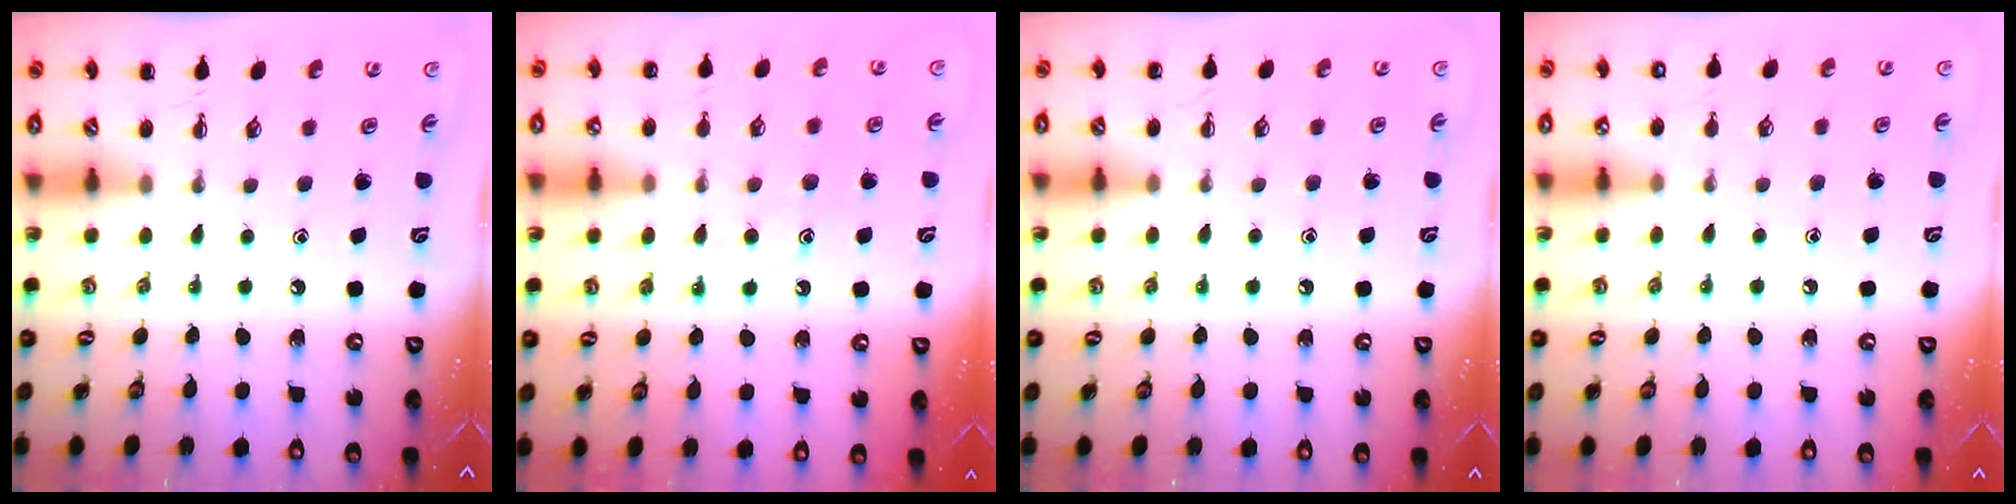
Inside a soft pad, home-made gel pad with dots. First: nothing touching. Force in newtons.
{"total": 10.6, "press": 10.6, "slide": 0.7}
{"total": 7.0, "press": 6.8, "slide": 1.6}
{"total": 5.5, "press": 5.3, "slide": 1.6}